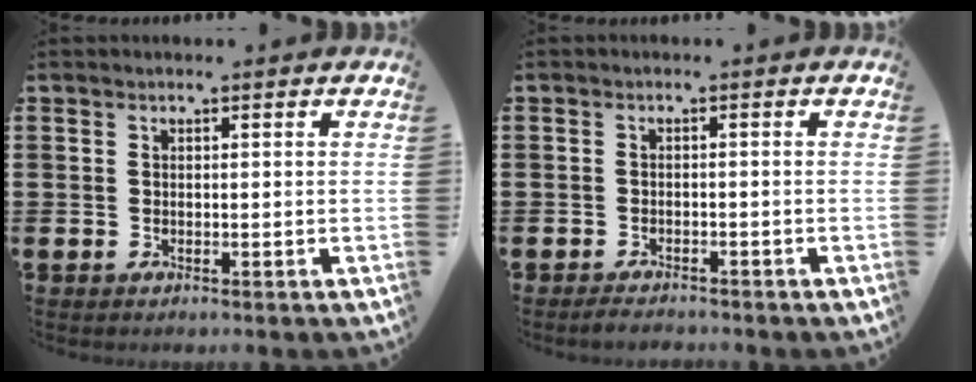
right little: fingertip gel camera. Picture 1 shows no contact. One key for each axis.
{"total": 1.3, "fx": -1.3, "fy": 0.1, "fz": 0.2, "tx": -0.009, "ty": 0.001, "tz": -0.026}